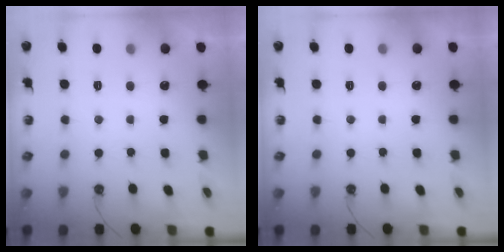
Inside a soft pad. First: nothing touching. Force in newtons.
{"total": 0.0}